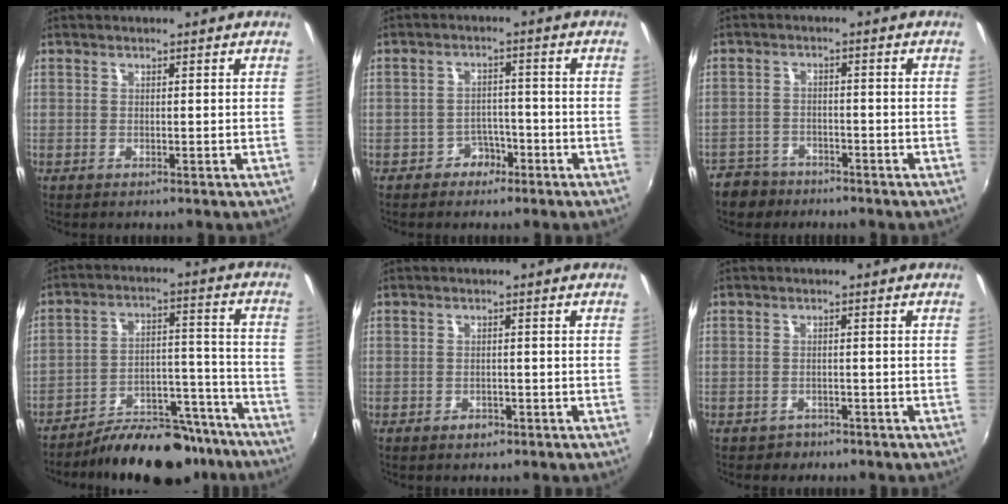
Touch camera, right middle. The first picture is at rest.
{"total": 3.7, "force": [-2.5, 2.7, 0.5], "torque": [-0.011, 0.012, -0.039]}
{"total": 6.7, "force": [-5.1, 4.1, 1.2], "torque": [-0.050, 0.006, -0.089]}
{"total": 17.8, "force": [-15.1, 6.5, 6.9], "torque": [-0.104, 0.029, -0.199]}
{"total": 1.8, "force": [-1.2, 1.3, 0.6], "torque": [-0.012, -0.001, -0.018]}
{"total": 2.6, "force": [-1.8, 1.9, 0.3], "torque": [-0.014, -0.002, -0.026]}